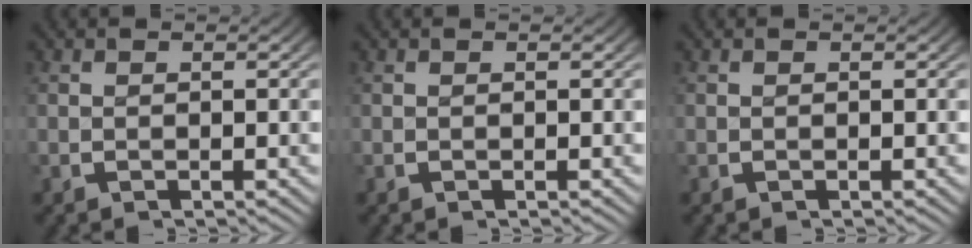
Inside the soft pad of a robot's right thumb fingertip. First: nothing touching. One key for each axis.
{"total": 0.0}
{"total": 0.0}